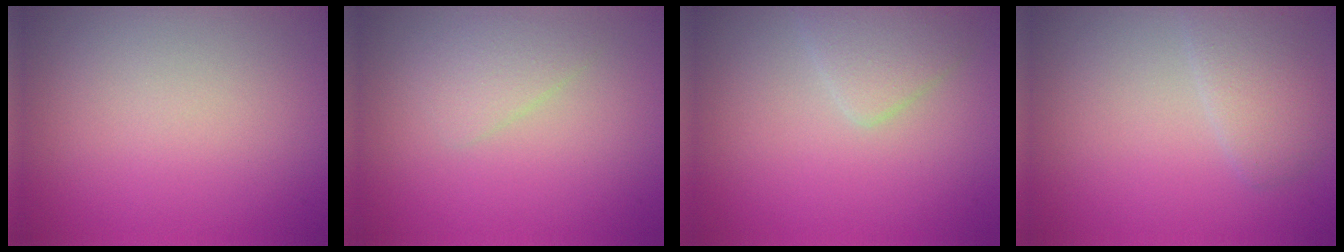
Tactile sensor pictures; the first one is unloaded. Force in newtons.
{"total": 1.7, "press": 1.7, "slide": 0.1}
{"total": 2.3, "press": 2.3, "slide": 0.1}
{"total": 2.6, "press": 2.6, "slide": 0.2}